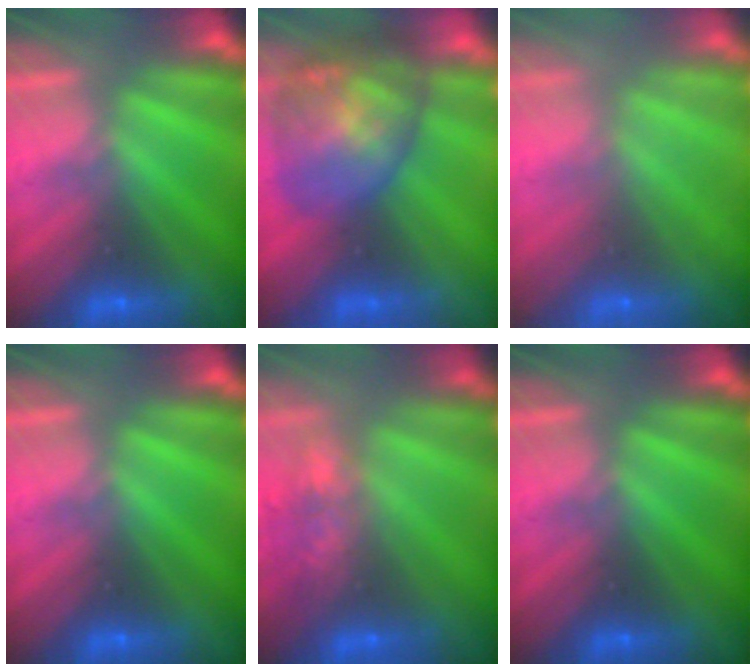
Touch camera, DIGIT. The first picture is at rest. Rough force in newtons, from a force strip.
{"total": 7.0}
{"total": 9.2}
{"total": 0.0}
{"total": 10.0}
{"total": 0.0}